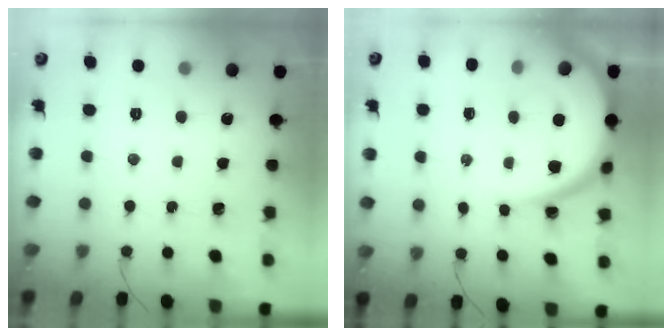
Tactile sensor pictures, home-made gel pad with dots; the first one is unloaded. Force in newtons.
{"total": 10.7, "press": 10.7, "slide": 1.0}